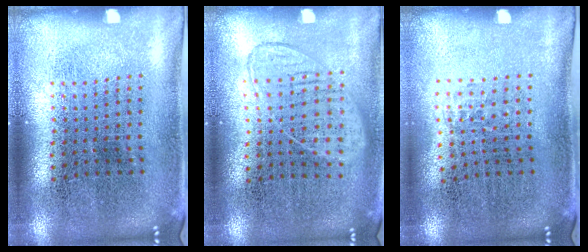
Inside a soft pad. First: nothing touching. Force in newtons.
{"total": 1.0, "press": 0.9, "slide": 0.4}
{"total": 0.6, "press": 0.4, "slide": 0.3}